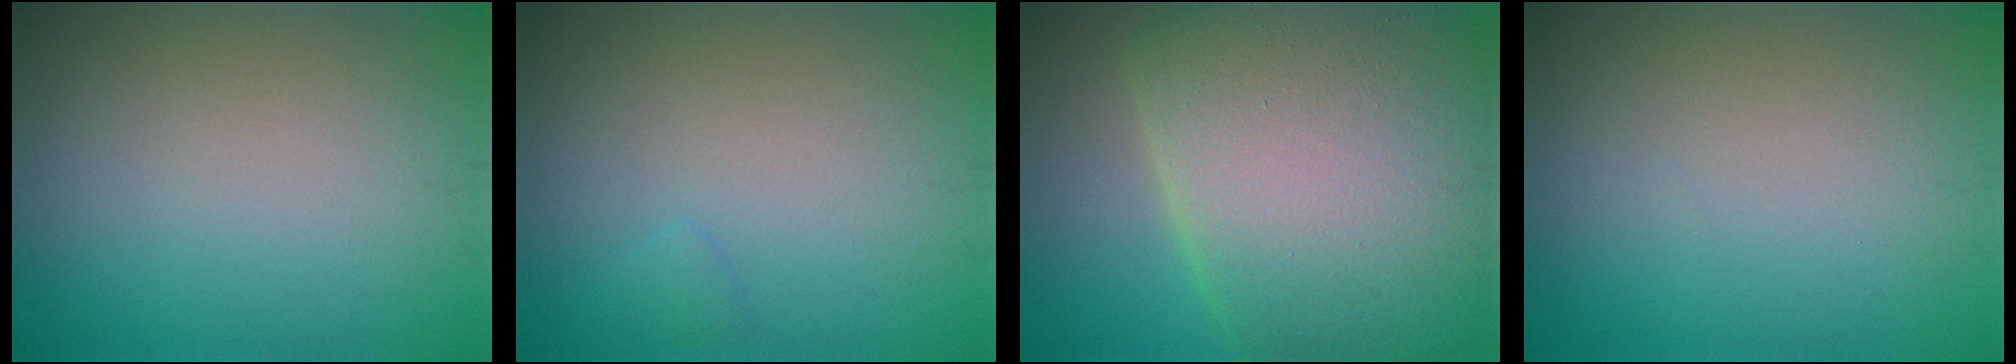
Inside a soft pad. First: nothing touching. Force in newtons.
{"total": 0.7, "press": 0.7, "slide": 0.0}
{"total": 14.0, "press": 14.0, "slide": 0.4}
{"total": 0.0}